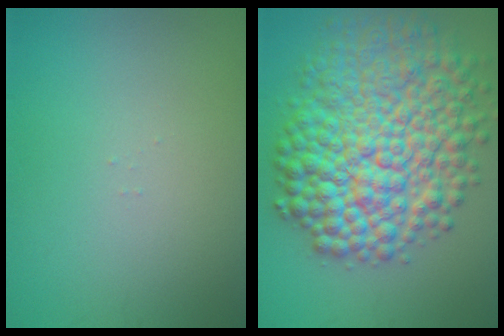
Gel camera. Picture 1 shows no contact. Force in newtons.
{"total": 12.6, "press": 12.6, "slide": 0.1}